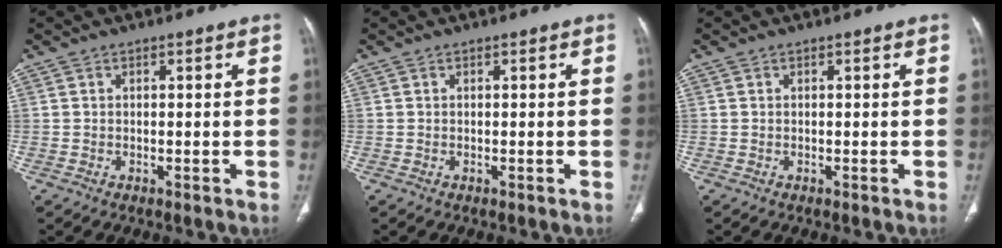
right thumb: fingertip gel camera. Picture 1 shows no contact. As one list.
[{"total": 0.0}, {"total": 0.0}]